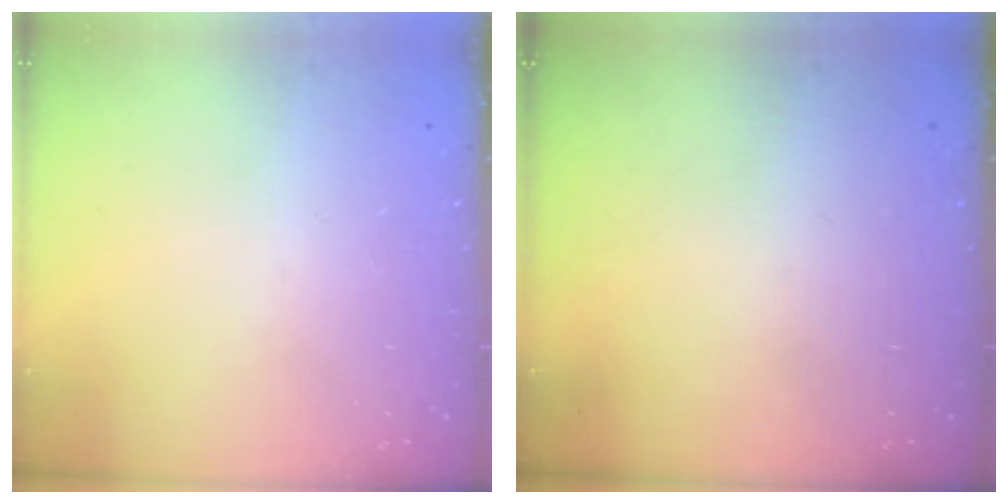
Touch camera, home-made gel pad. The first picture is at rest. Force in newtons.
{"total": 0.0}